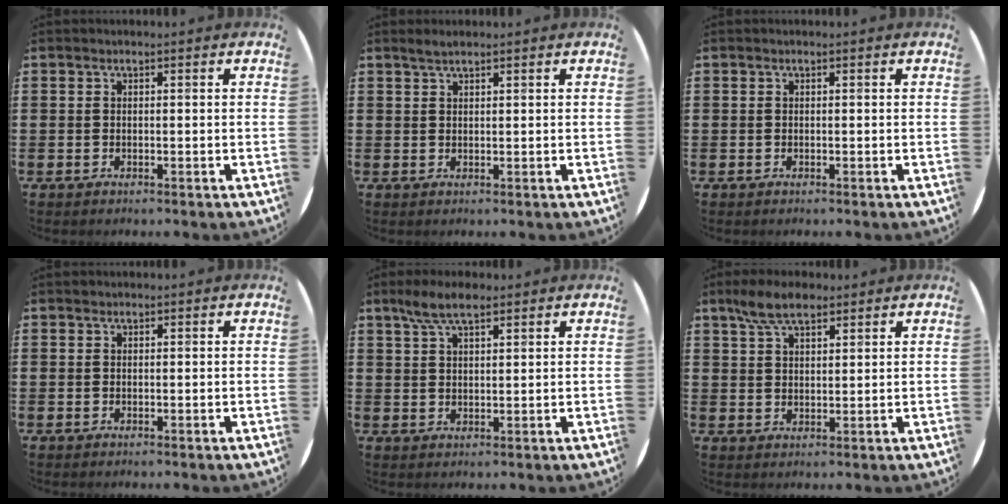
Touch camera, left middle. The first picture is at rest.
{"total": 1.4, "force": [1.3, 0.1, 0.7], "torque": [-0.014, 0.002, 0.023]}
{"total": 0.0}
{"total": 0.0}
{"total": 5.0, "force": [3.6, 1.5, 3.0], "torque": [-0.067, 0.003, 0.066]}
{"total": 5.8, "force": [4.5, 2.3, 3.0], "torque": [-0.068, 0.004, 0.084]}